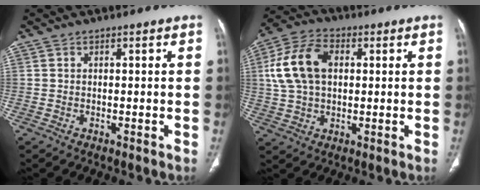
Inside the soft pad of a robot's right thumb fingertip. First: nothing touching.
{"total": 13.0, "force": [2.3, 8.5, 9.6], "torque": [-0.186, 0.020, 0.039]}